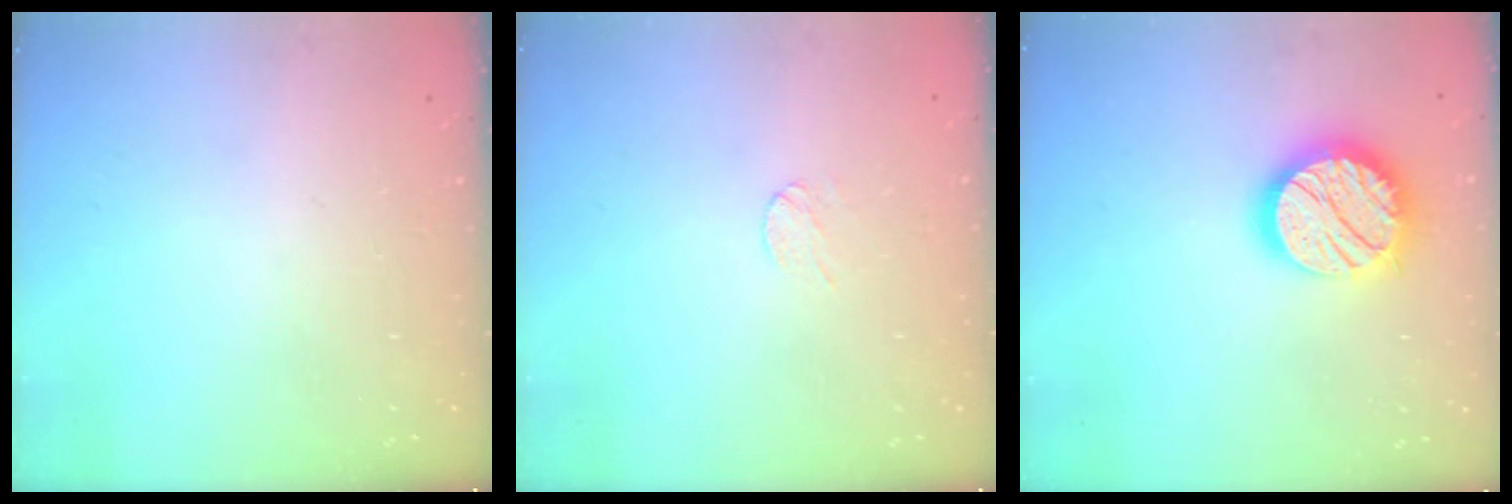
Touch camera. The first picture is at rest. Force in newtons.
{"total": 2.6, "press": 2.5, "slide": 0.3}
{"total": 19.0, "press": 19.0, "slide": 1.0}